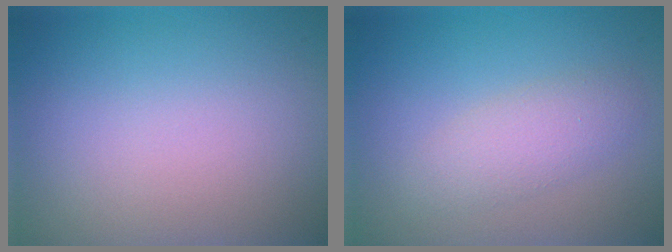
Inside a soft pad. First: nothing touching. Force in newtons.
{"total": 2.5, "press": 2.5, "slide": 0.1}